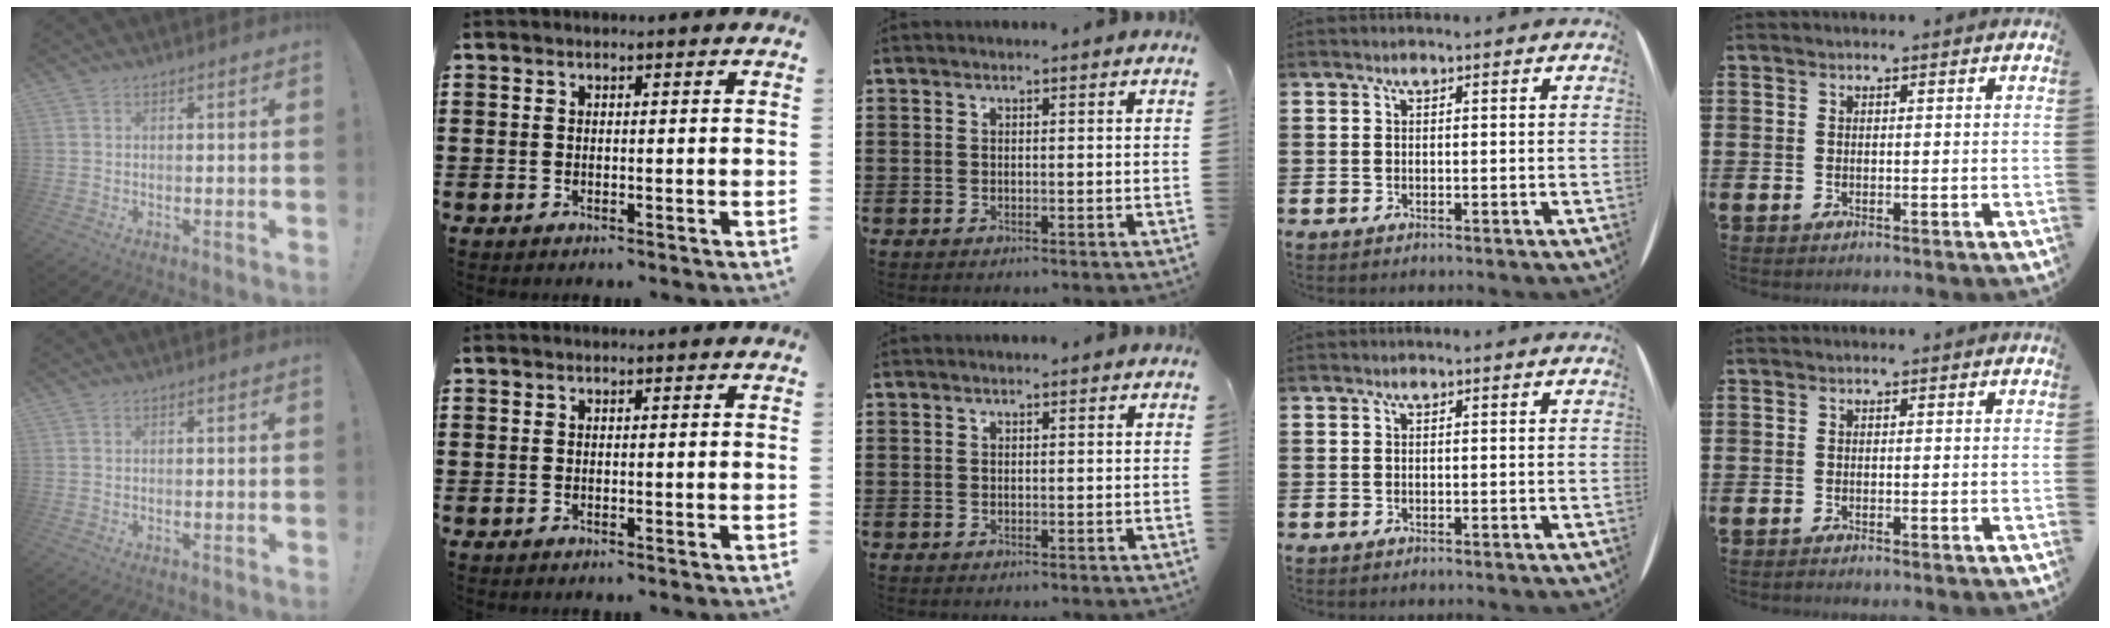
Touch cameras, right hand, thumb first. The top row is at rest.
{}